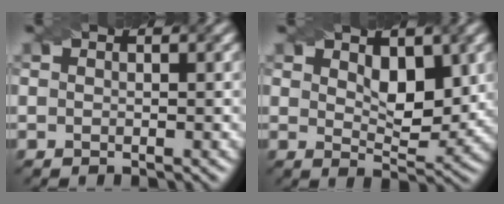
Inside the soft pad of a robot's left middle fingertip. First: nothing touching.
{"total": 3.8, "force": [1.7, 1.9, 2.8], "torque": [-0.046, -0.010, 0.032]}